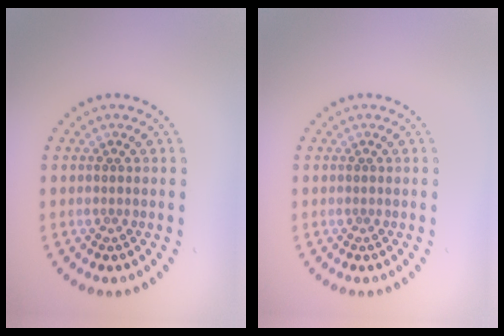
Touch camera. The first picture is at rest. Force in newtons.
{"total": 0.0}